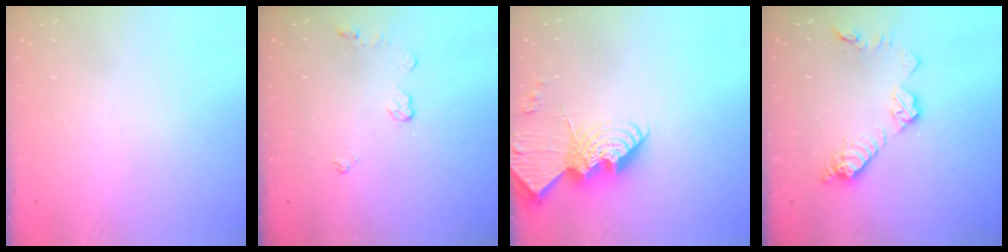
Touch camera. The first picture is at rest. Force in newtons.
{"total": 3.9, "press": 3.9, "slide": 0.5}
{"total": 14.9, "press": 14.9, "slide": 1.2}
{"total": 11.4, "press": 11.4, "slide": 0.7}